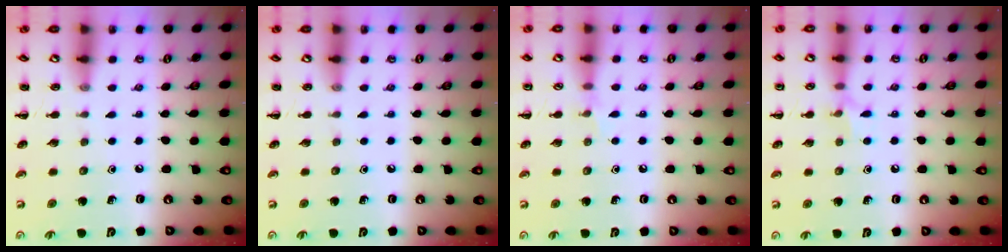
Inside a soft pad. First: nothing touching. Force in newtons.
{"total": 0.0}
{"total": 3.8, "press": 3.6, "slide": 1.4}
{"total": 6.1, "press": 5.8, "slide": 1.9}